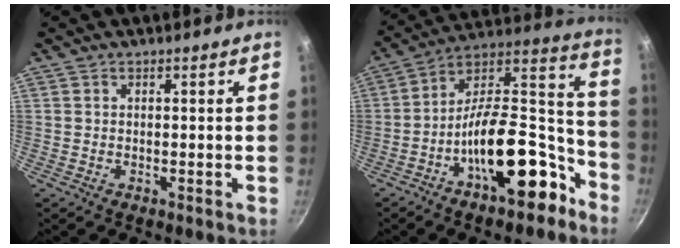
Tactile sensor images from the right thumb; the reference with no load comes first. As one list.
[{"total": 22.4, "force": [-10.8, 10.2, 16.8], "torque": [-0.199, 0.099, -0.175]}]